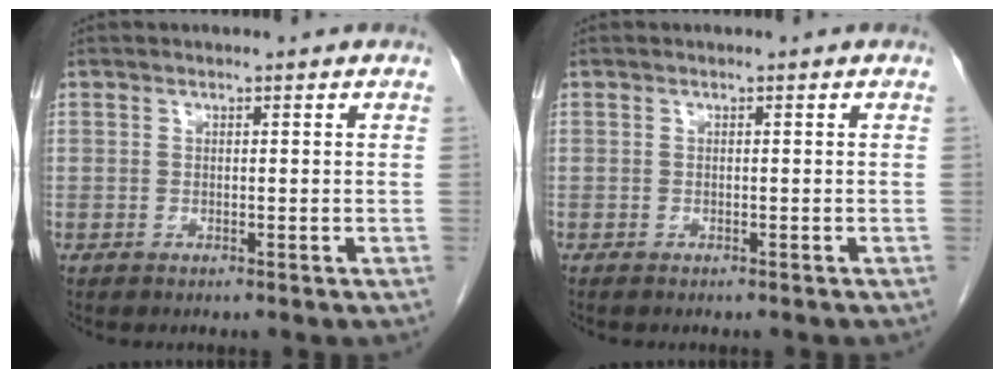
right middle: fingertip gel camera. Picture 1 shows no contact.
{"total": 1.3, "force": [-1.1, 0.3, 0.6], "torque": [-0.013, -0.003, -0.010]}